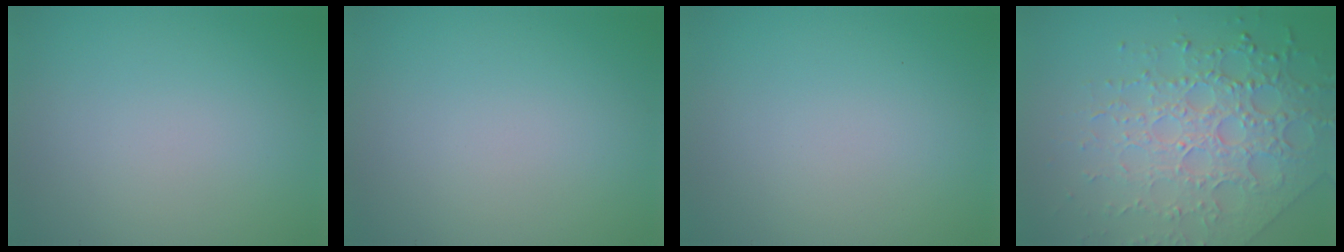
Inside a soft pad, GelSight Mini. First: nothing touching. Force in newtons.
{"total": 0.0}
{"total": 0.0}
{"total": 7.9, "press": 5.5, "slide": 5.6}